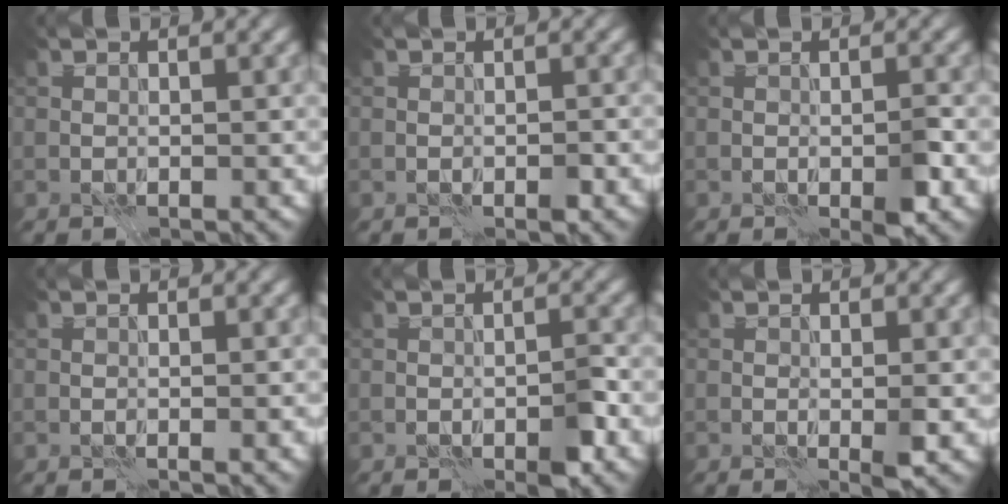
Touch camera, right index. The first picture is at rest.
{"total": 1.0, "force": [-0.7, 0.3, 0.7], "torque": [-0.011, -0.006, -0.010]}
{"total": 2.4, "force": [-1.1, 0.8, 2.0], "torque": [-0.036, -0.005, -0.017]}
{"total": 0.6, "force": [-0.3, 0.1, 0.6], "torque": [-0.009, -0.001, -0.003]}
{"total": 2.7, "force": [-1.3, 1.0, 2.1], "torque": [-0.034, -0.004, -0.021]}
{"total": 1.4, "force": [-0.3, 0.2, 1.3], "torque": [-0.024, -0.003, -0.005]}